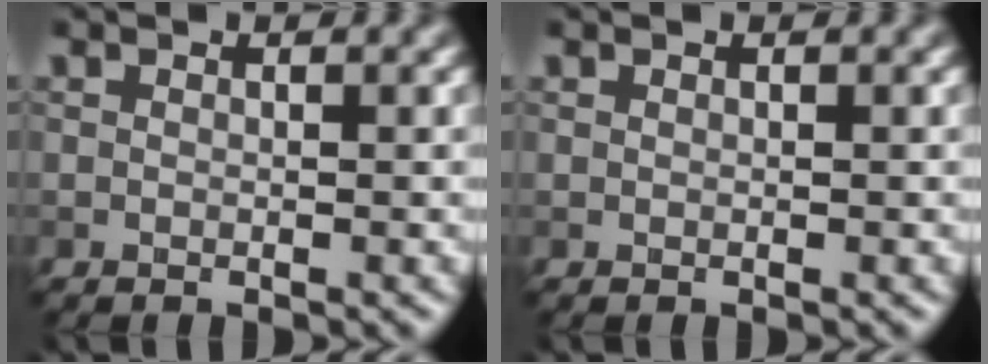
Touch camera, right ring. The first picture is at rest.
{"total": 0.0}